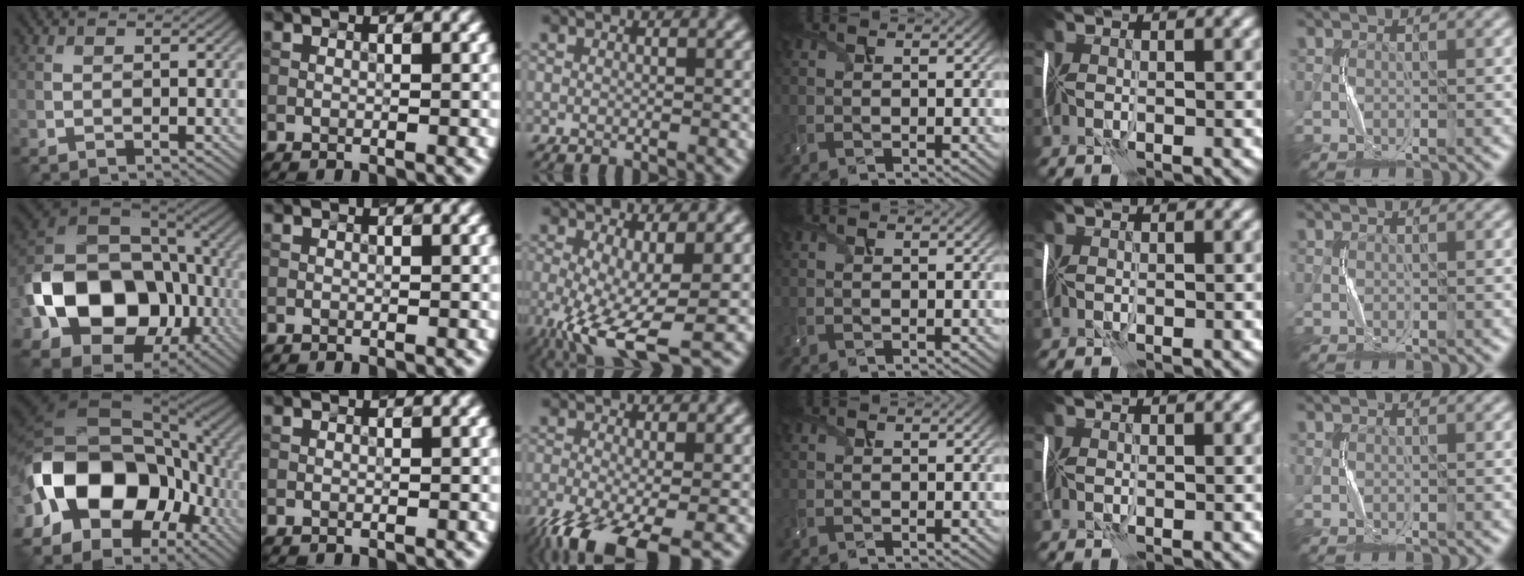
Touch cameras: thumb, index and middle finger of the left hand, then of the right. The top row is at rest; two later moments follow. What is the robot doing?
{"motion": "shake", "object": "handbell"}